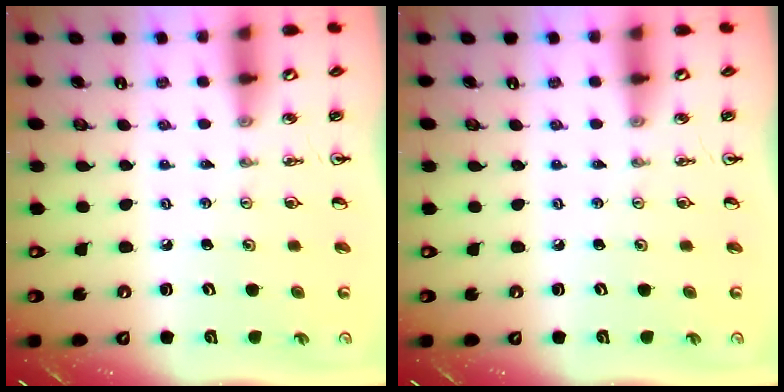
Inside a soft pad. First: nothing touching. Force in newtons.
{"total": 0.0}